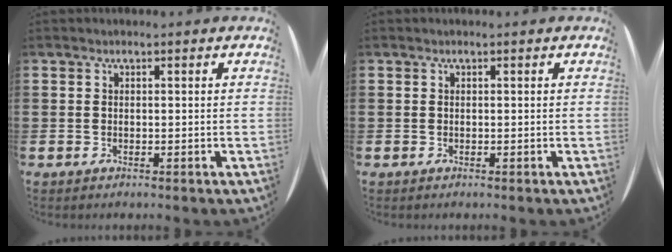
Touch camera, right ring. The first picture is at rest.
{"total": 0.0}